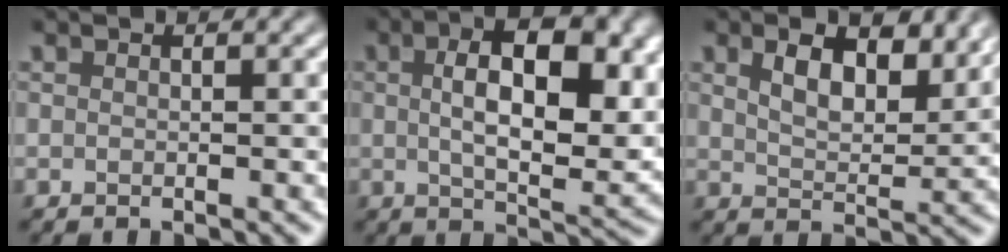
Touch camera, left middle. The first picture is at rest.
{"total": 10.7, "force": [2.2, 4.7, 9.4], "torque": [-0.136, -0.001, 0.036]}
{"total": 6.0, "force": [3.2, 2.8, 4.1], "torque": [-0.076, -0.003, 0.047]}